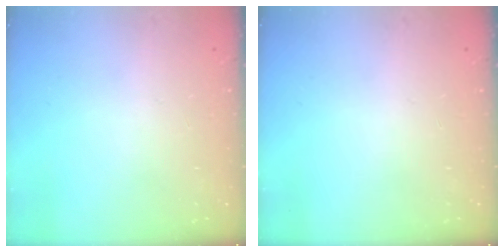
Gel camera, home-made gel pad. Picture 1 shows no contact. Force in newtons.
{"total": 0.0}